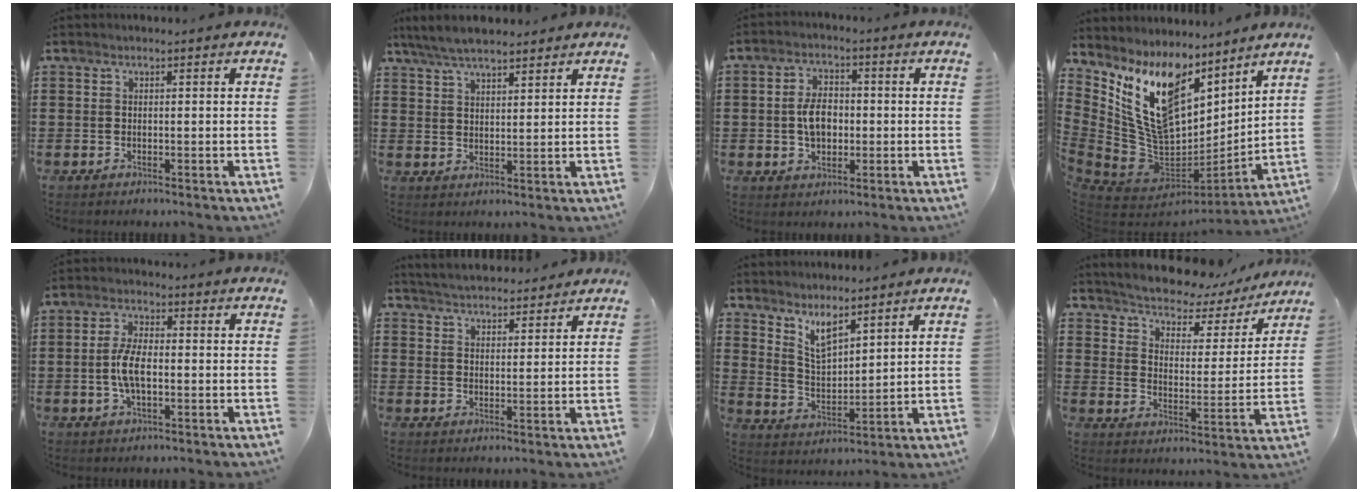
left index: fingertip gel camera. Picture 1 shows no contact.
{"total": 5.5, "force": [4.9, 1.3, 2.3], "torque": [-0.059, -0.006, 0.090]}
{"total": 5.7, "force": [-0.4, 3.5, 4.4], "torque": [-0.084, 0.005, -0.012]}
{"total": 16.3, "force": [7.0, 9.4, 11.3], "torque": [-0.273, -0.051, 0.126]}
{"total": 6.0, "force": [-0.8, 2.5, 5.4], "torque": [-0.118, -0.001, -0.019]}
{"total": 4.2, "force": [4.2, 0.3, 0.4], "torque": [-0.022, -0.015, 0.076]}
{"total": 5.6, "force": [4.6, 1.7, 2.7], "torque": [-0.059, -0.016, 0.082]}
{"total": 4.3, "force": [4.1, 0.9, 0.8], "torque": [-0.041, -0.035, 0.062]}